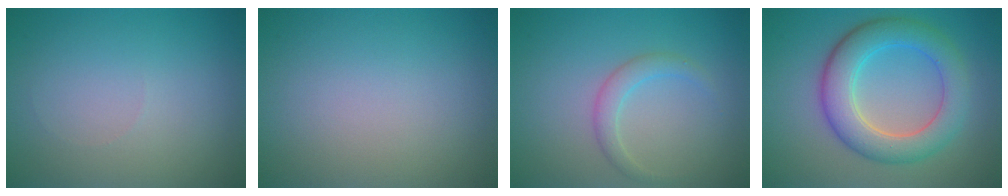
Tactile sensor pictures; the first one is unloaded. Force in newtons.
{"total": 0.0}
{"total": 1.8, "press": 1.8, "slide": 0.1}
{"total": 6.5, "press": 6.4, "slide": 0.5}